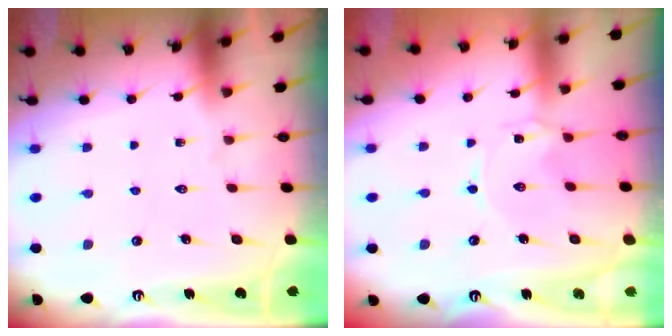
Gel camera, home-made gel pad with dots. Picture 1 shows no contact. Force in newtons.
{"total": 0.0}